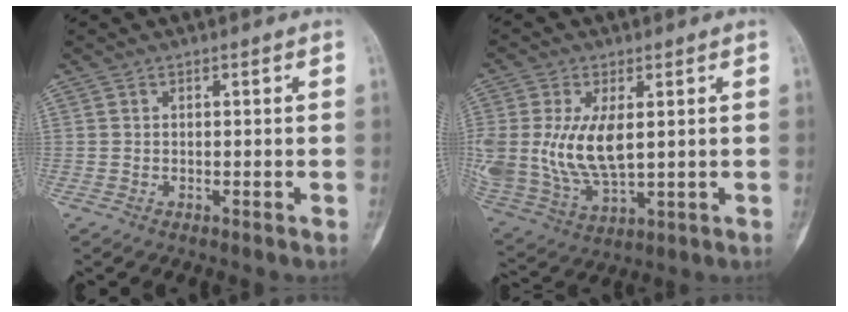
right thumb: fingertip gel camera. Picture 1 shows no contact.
{"total": 15.8, "force": [1.7, 8.6, 13.1], "torque": [-0.284, -0.020, 0.052]}